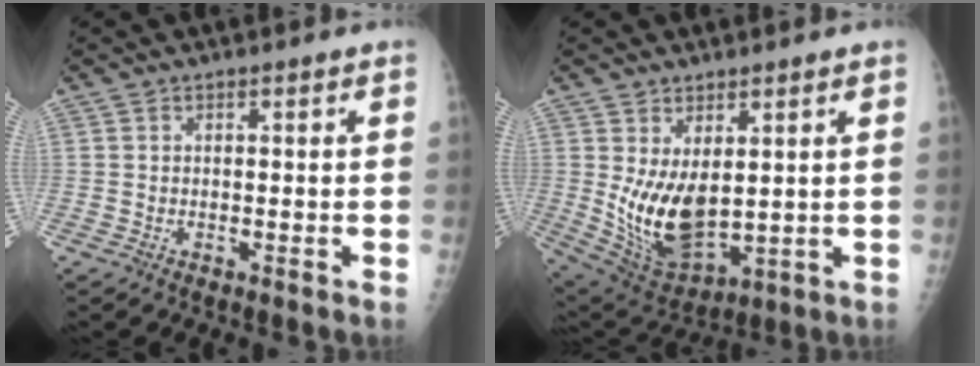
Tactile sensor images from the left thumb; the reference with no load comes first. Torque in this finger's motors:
{"motor_torque": [1.72, 1.75, 1.76, -0.53, 0.19]}